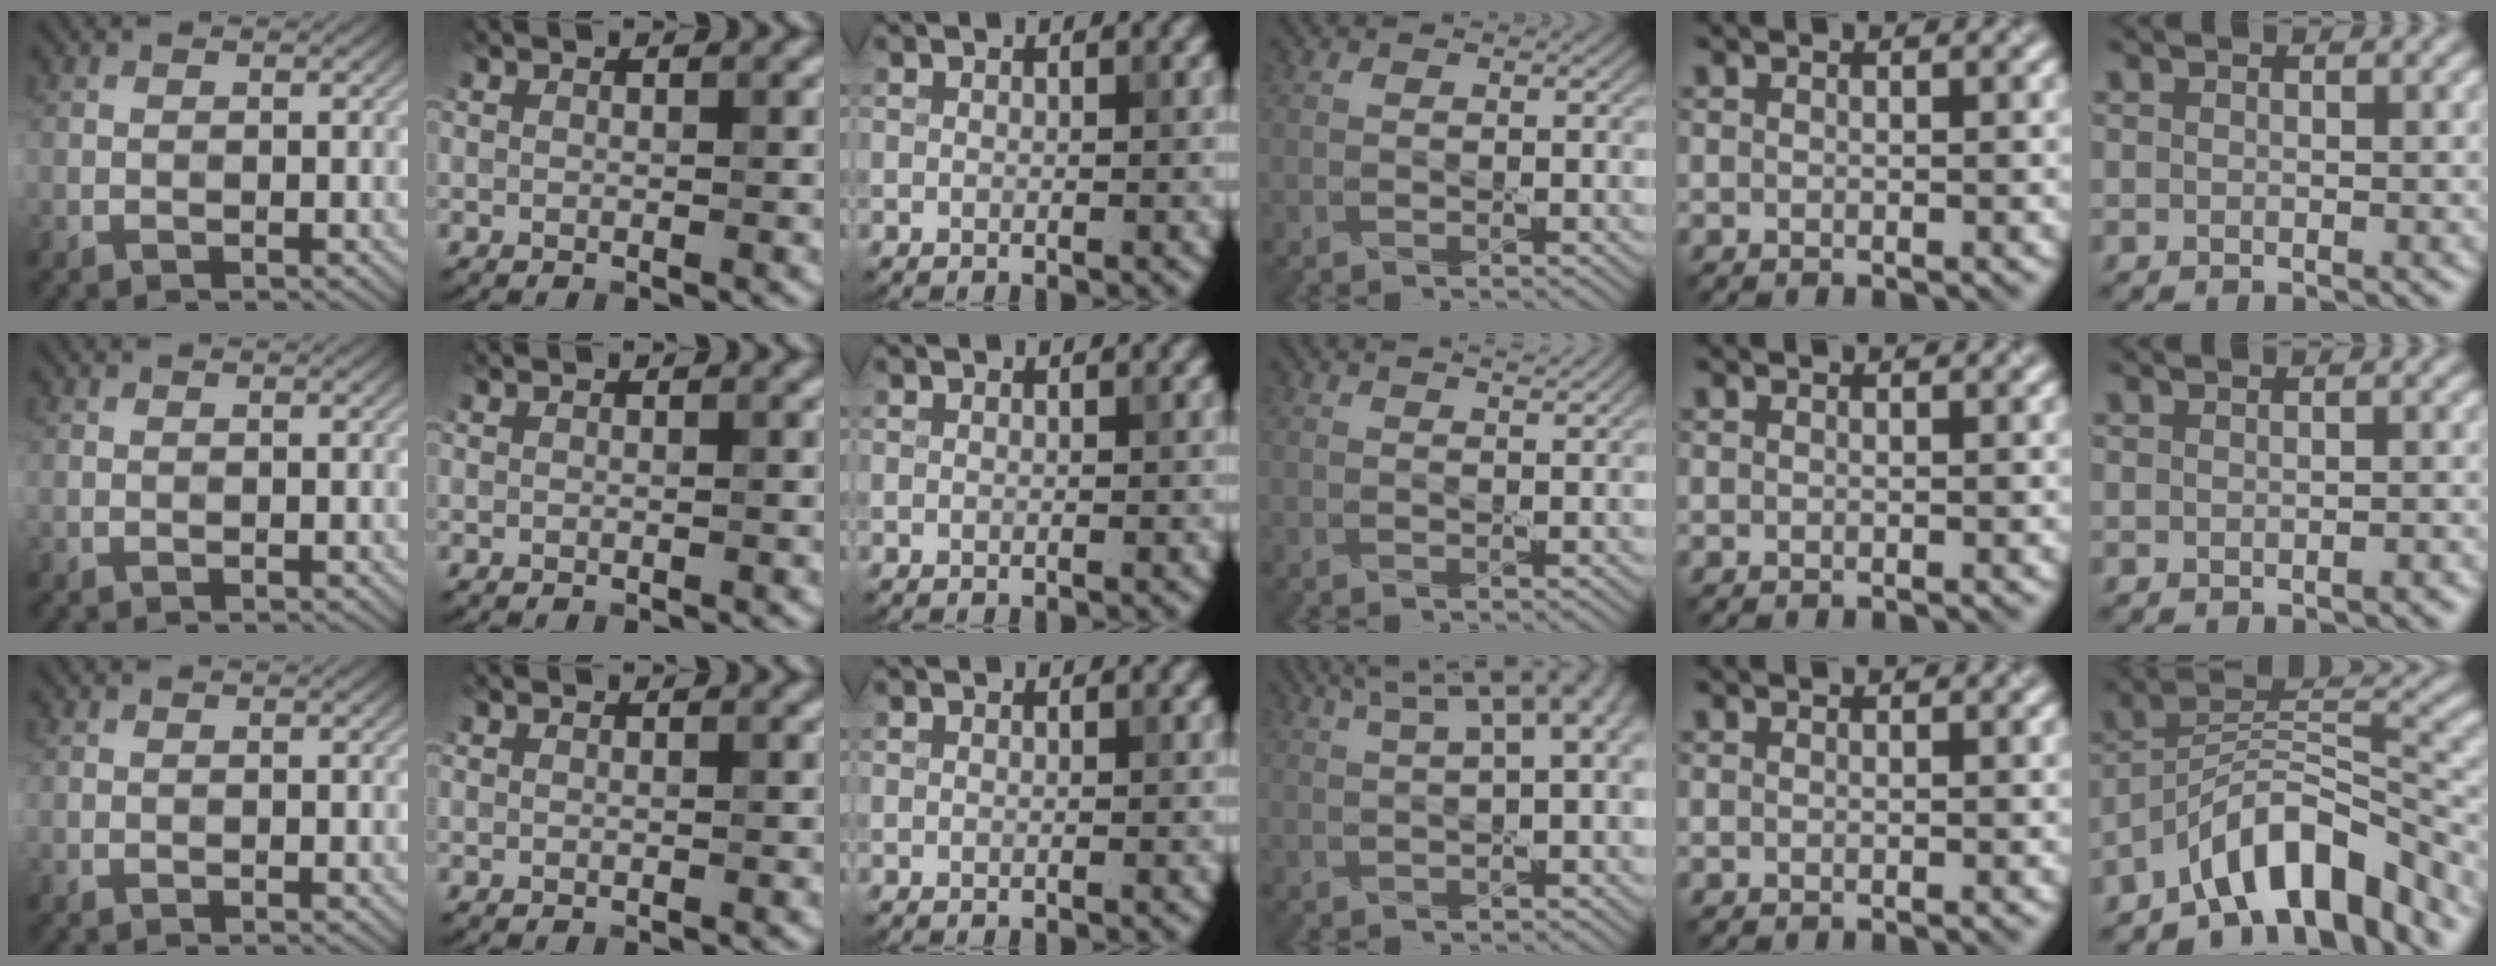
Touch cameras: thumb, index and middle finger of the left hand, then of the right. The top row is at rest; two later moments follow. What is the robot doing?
{"motion": "pour", "object": "sugar"}